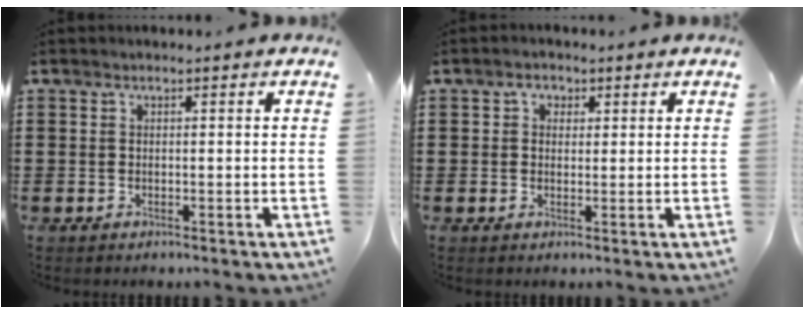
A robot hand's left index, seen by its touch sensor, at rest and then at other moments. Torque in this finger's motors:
{"motor_torque": [-0.04, 1.03, 0.05, 0.01]}